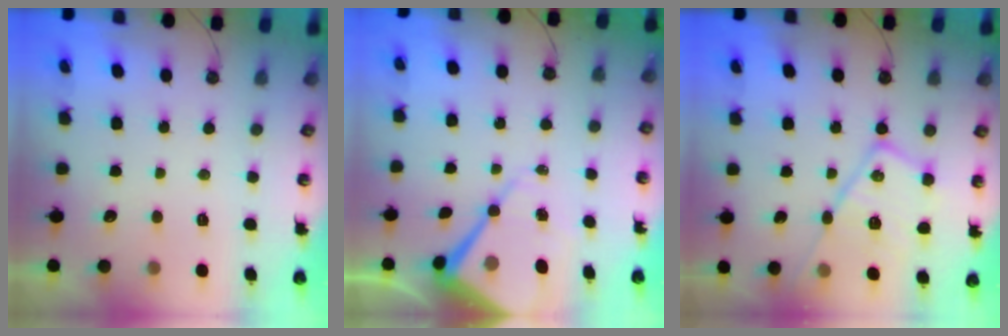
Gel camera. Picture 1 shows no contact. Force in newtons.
{"total": 12.6, "press": 12.6, "slide": 1.3}
{"total": 17.6, "press": 17.5, "slide": 0.8}